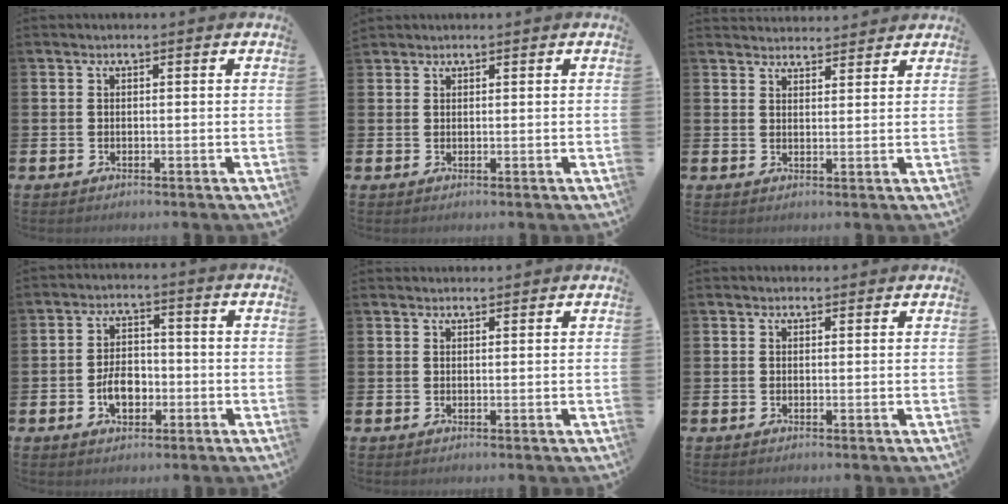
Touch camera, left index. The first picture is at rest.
{"total": 1.1, "force": [1.1, 0.3, -0.1], "torque": [0.013, -0.002, 0.018]}
{"total": 3.2, "force": [3.1, 0.5, -0.2], "torque": [0.001, -0.016, 0.057]}
{"total": 4.6, "force": [-1.3, 3.0, 3.2], "torque": [-0.039, -0.002, -0.028]}
{"total": 1.2, "force": [1.2, 0.3, 0.0], "torque": [0.011, -0.002, 0.020]}
{"total": 1.1, "force": [1.0, 0.4, 0.1], "torque": [0.009, 0.000, 0.016]}